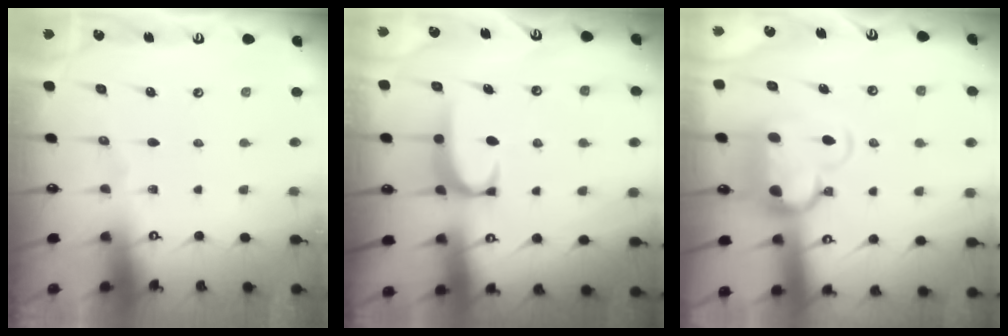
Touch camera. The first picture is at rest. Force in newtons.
{"total": 1.7, "press": 1.7, "slide": 0.5}
{"total": 4.6, "press": 4.4, "slide": 1.5}